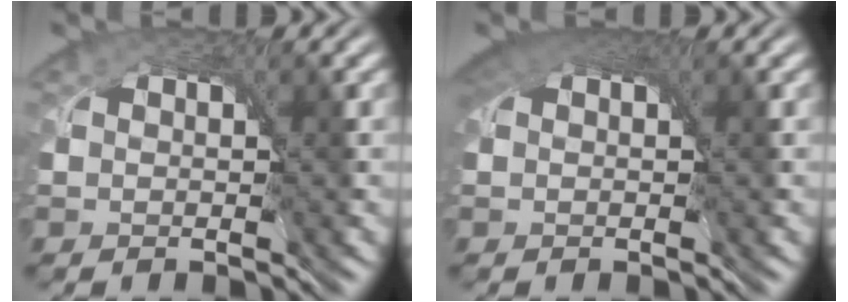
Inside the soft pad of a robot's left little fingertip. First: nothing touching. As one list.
[{"total": 4.3, "force": [2.2, 2.4, 2.7], "torque": [-0.052, 0.011, 0.025]}]